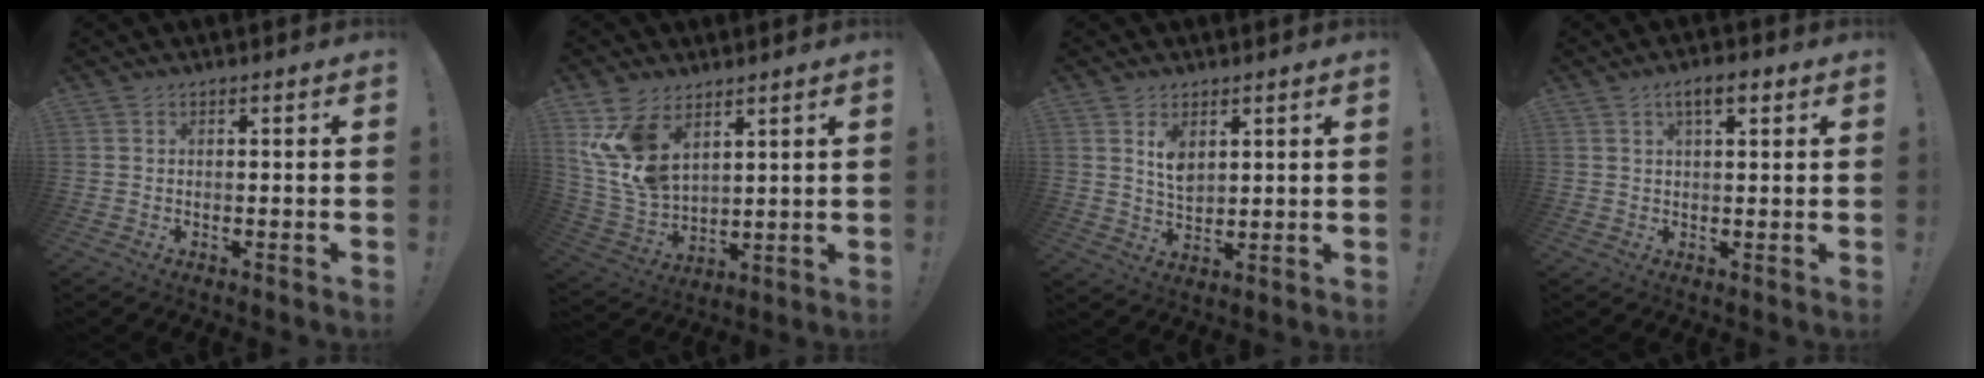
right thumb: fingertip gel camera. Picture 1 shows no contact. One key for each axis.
{"total": 13.1, "fx": 6.9, "fy": 8.3, "fz": 7.5, "tx": -0.161, "ty": -0.047, "tz": 0.138}
{"total": 6.5, "fx": 3.4, "fy": 4.0, "fz": 3.8, "tx": -0.050, "ty": -0.020, "tz": 0.059}
{"total": 3.9, "fx": 1.8, "fy": 1.2, "fz": 3.2, "tx": -0.051, "ty": -0.001, "tz": 0.028}